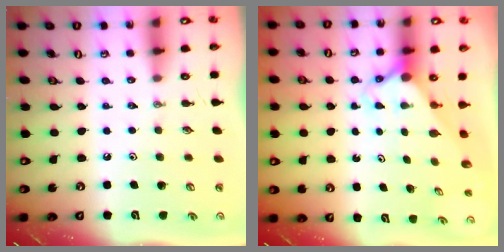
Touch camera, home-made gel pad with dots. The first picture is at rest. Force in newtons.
{"total": 2.7, "press": 2.7, "slide": 0.2}